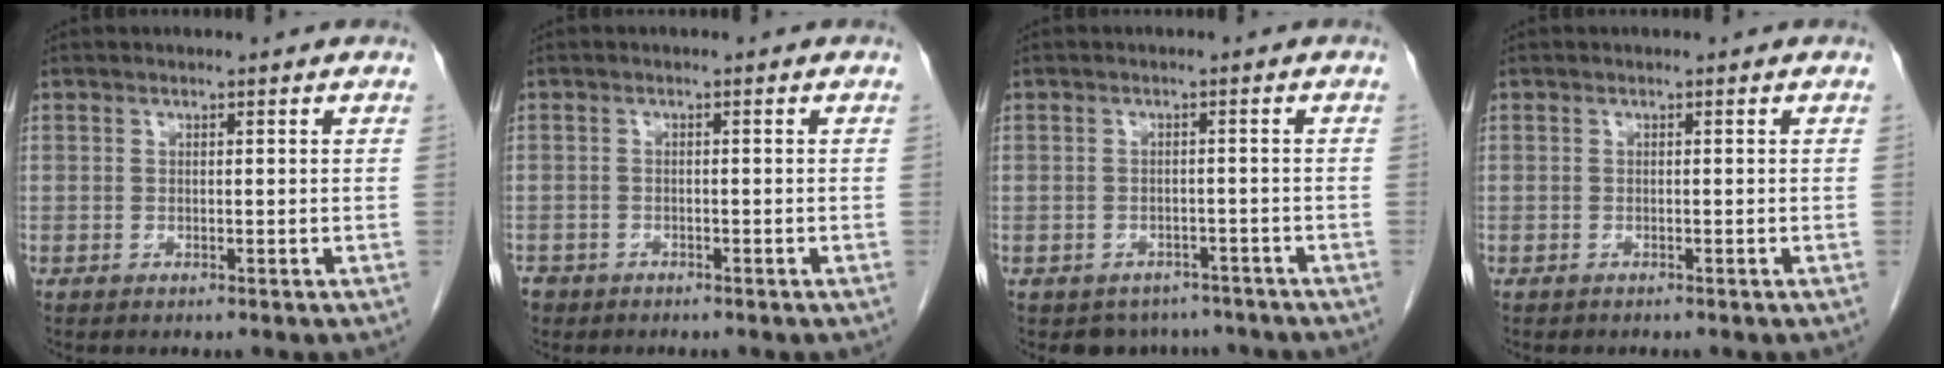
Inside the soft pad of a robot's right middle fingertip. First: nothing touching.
{"total": 3.0, "force": [-2.2, 1.9, 0.5], "torque": [-0.007, 0.001, -0.036]}
{"total": 4.9, "force": [-4.1, 2.7, 0.1], "torque": [0.009, 0.005, -0.053]}
{"total": 1.3, "force": [-1.1, 0.8, -0.2], "torque": [-0.007, 0.002, -0.018]}